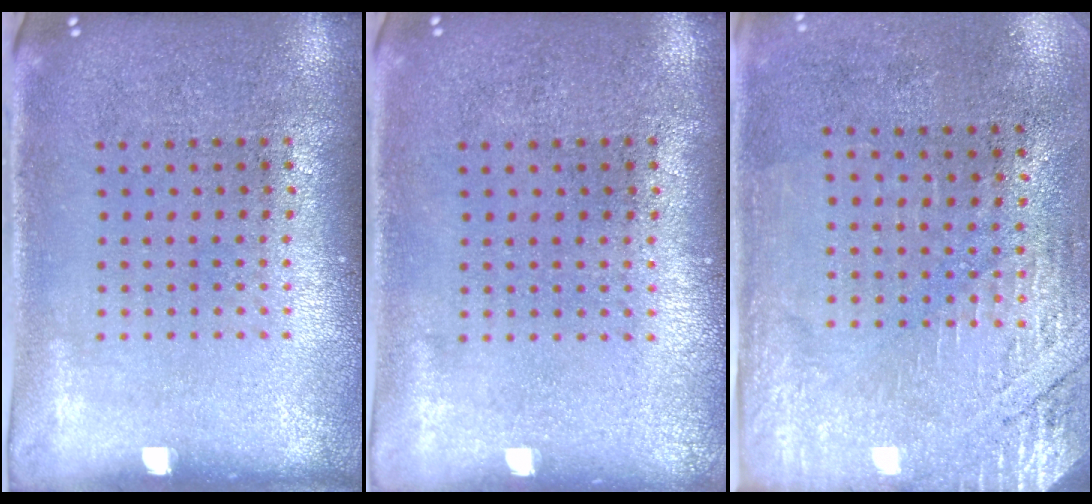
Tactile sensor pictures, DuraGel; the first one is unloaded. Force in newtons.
{"total": 0.0}
{"total": 2.8, "press": 2.5, "slide": 1.4}